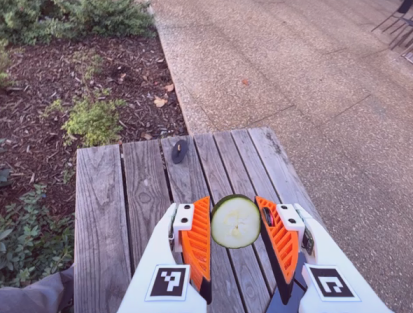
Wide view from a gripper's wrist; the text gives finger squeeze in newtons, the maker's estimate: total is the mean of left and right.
{"total": 6.1, "left": 6.1, "right": 6.0}